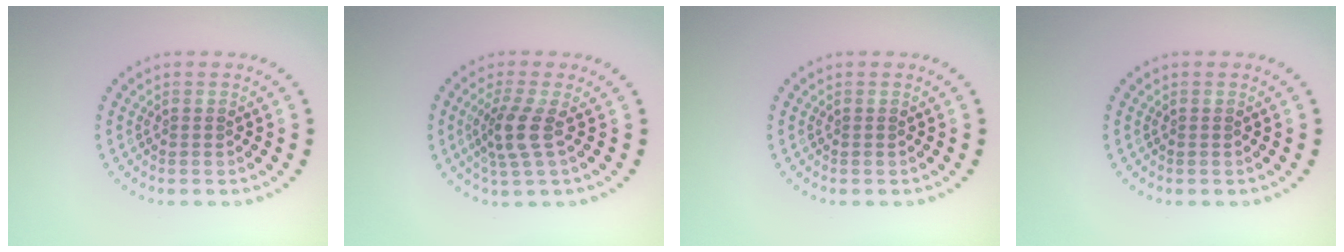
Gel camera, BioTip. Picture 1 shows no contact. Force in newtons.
{"total": 2.9, "press": 2.2, "slide": 1.8}
{"total": 0.0}
{"total": 0.0}